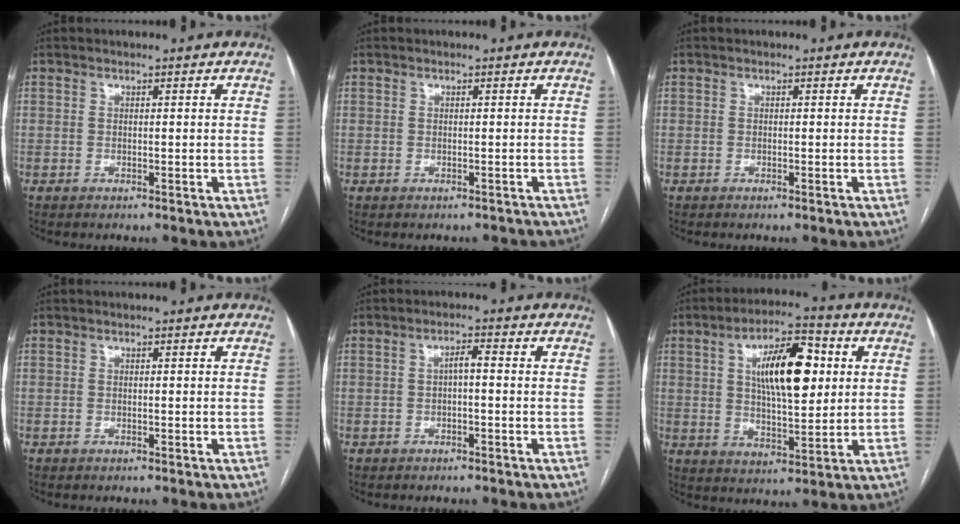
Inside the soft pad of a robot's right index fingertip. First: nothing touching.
{"total": 1.2, "force": [-0.9, 0.7, -0.1], "torque": [0.005, 0.003, -0.011]}
{"total": 0.0}
{"total": 0.0}
{"total": 2.1, "force": [-0.1, 0.5, 2.0], "torque": [-0.034, 0.007, -0.002]}
{"total": 13.2, "force": [3.3, 4.5, 12.0], "torque": [-0.202, 0.017, 0.055]}